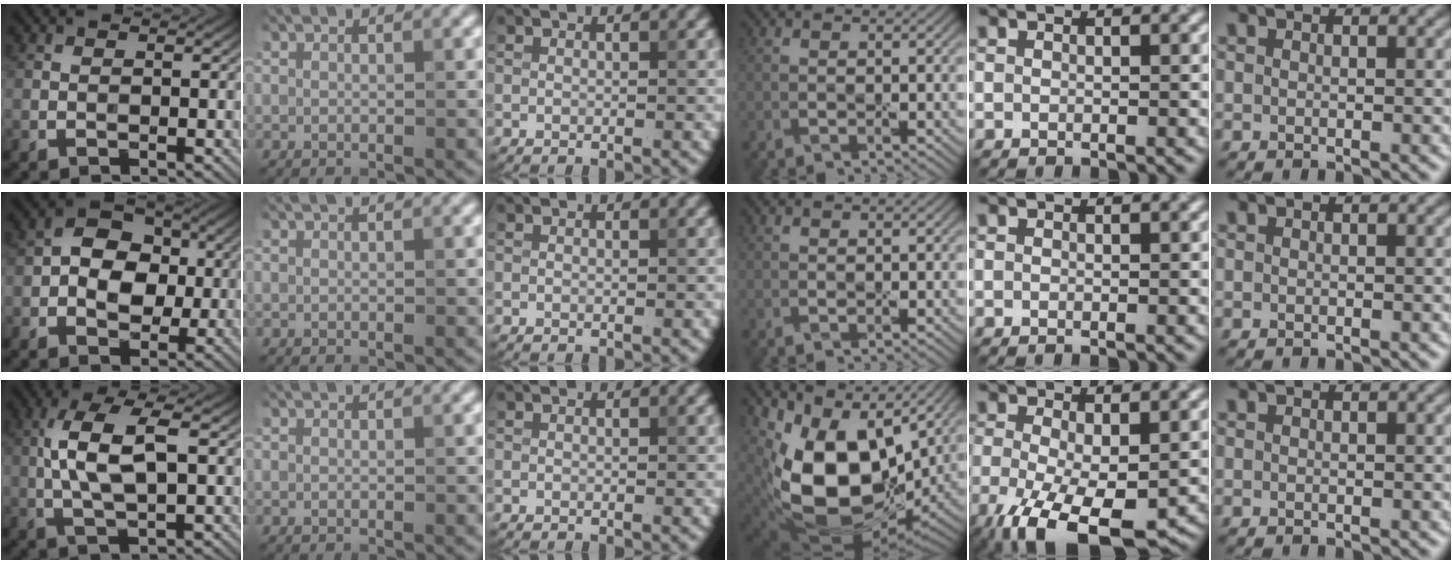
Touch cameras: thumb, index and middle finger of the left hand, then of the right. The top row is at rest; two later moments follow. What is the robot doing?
{"motion": "peel", "object": "envelope seal"}